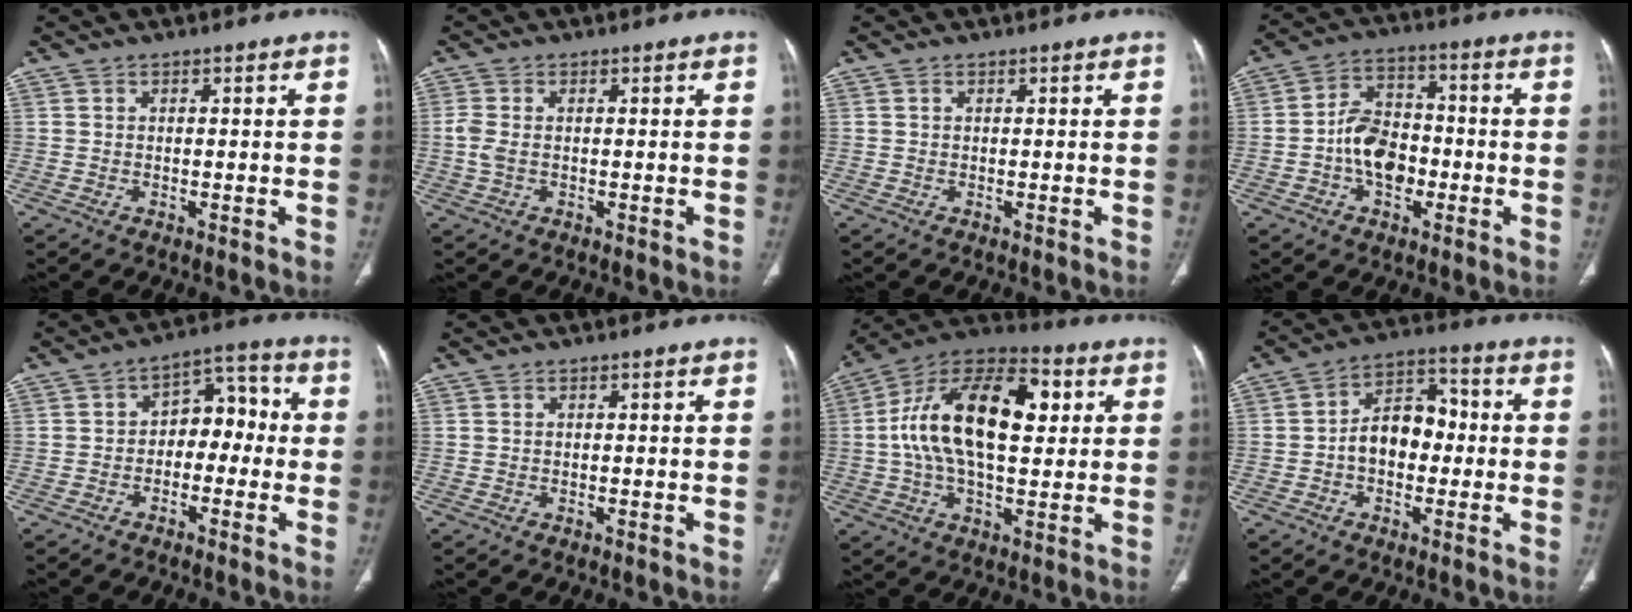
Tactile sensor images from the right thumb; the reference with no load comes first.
{"total": 3.0, "force": [-0.1, 1.6, 2.5], "torque": [-0.078, 0.008, -0.001]}
{"total": 0.0}
{"total": 10.4, "force": [-2.4, 7.2, 7.1], "torque": [-0.097, 0.031, -0.049]}
{"total": 8.4, "force": [-1.1, 5.8, 6.0], "torque": [-0.047, 0.043, -0.032]}
{"total": 0.0}
{"total": 22.0, "force": [3.8, 11.5, 18.4], "torque": [-0.304, 0.019, 0.052]}
{"total": 10.1, "force": [-0.8, 7.0, 7.3], "torque": [-0.089, 0.036, -0.025]}